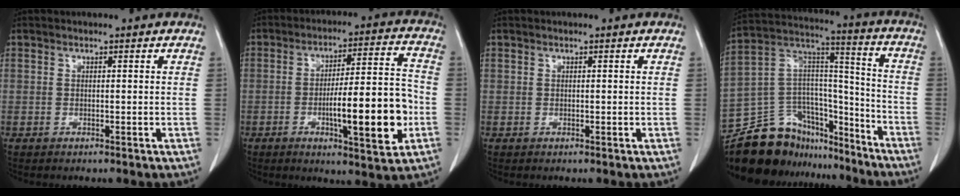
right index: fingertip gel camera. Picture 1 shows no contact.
{"total": 14.6, "force": [-3.6, 2.4, 13.9], "torque": [-0.210, 0.010, -0.051]}
{"total": 0.0}
{"total": 22.5, "force": [-19.0, 9.5, 7.3], "torque": [-0.162, 0.047, -0.310]}